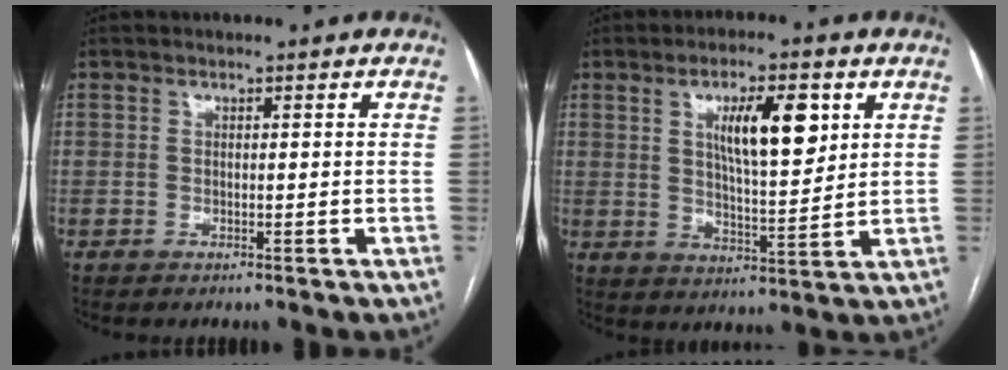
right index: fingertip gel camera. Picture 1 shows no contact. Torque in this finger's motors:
{"motor_torque": [0.90, 0.69, 0.37, 0.12]}